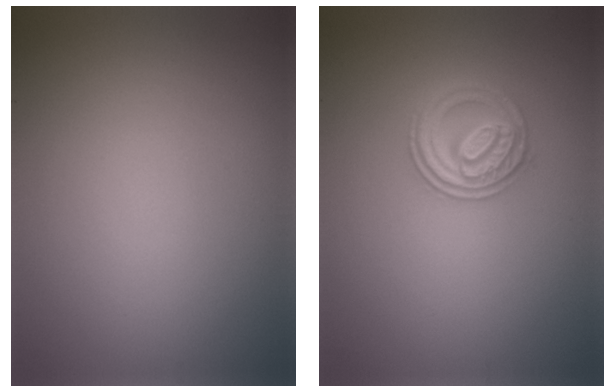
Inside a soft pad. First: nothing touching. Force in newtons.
{"total": 2.6, "press": 2.5, "slide": 0.7}